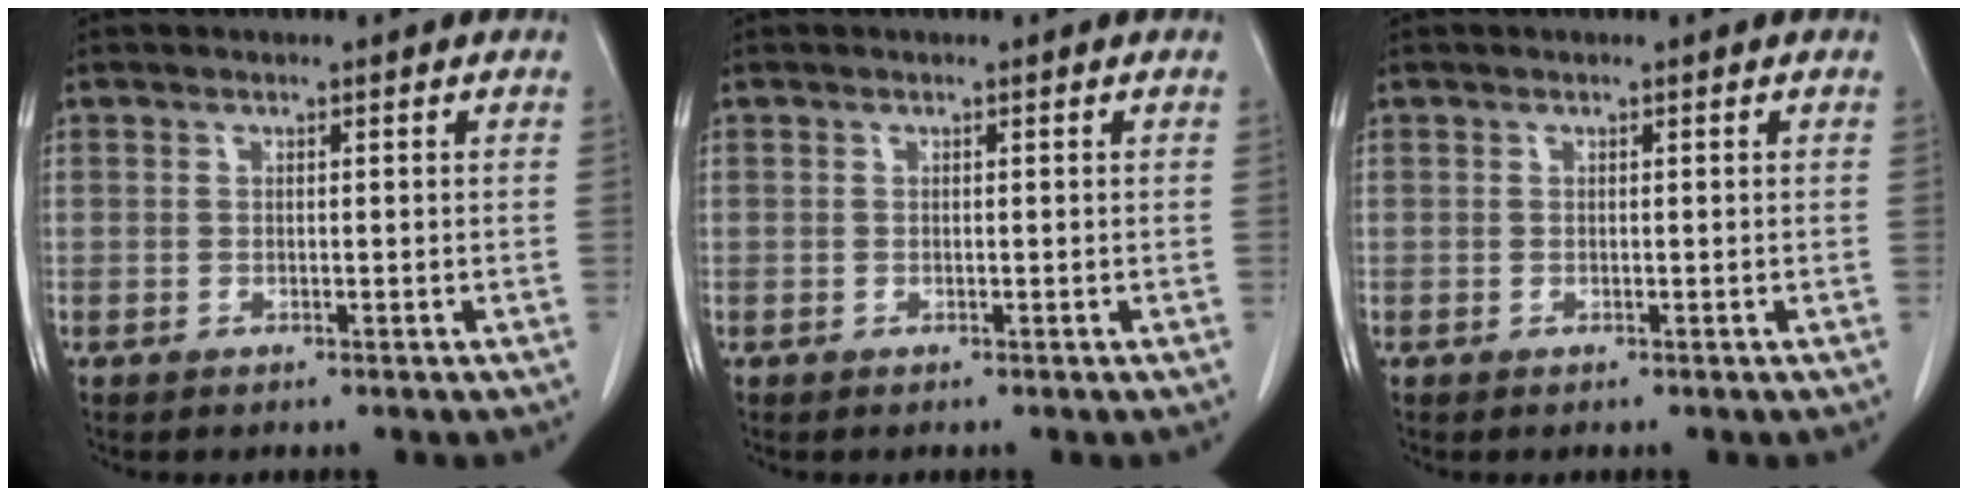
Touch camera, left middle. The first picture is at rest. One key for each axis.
{"total": 0.0}
{"total": 0.0}